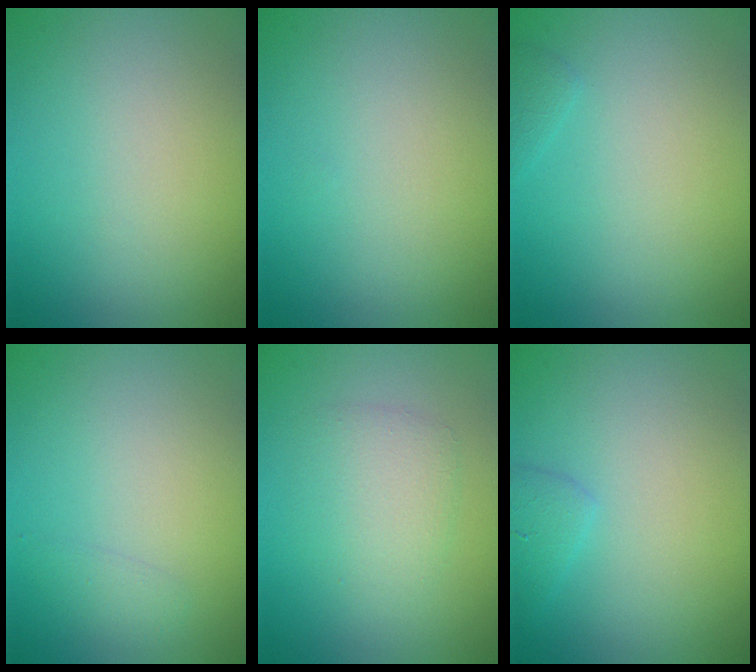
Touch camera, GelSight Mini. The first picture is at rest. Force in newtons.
{"total": 0.0}
{"total": 0.7, "press": 0.7, "slide": 0.1}
{"total": 0.8, "press": 0.8, "slide": 0.0}
{"total": 2.7, "press": 2.7, "slide": 0.1}
{"total": 1.2, "press": 1.2, "slide": 0.1}